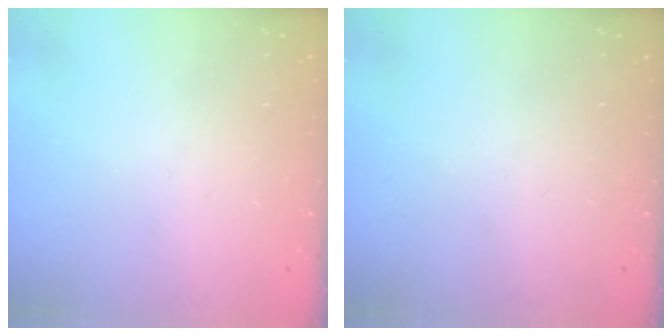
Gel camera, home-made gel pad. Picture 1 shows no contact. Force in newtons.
{"total": 0.0}